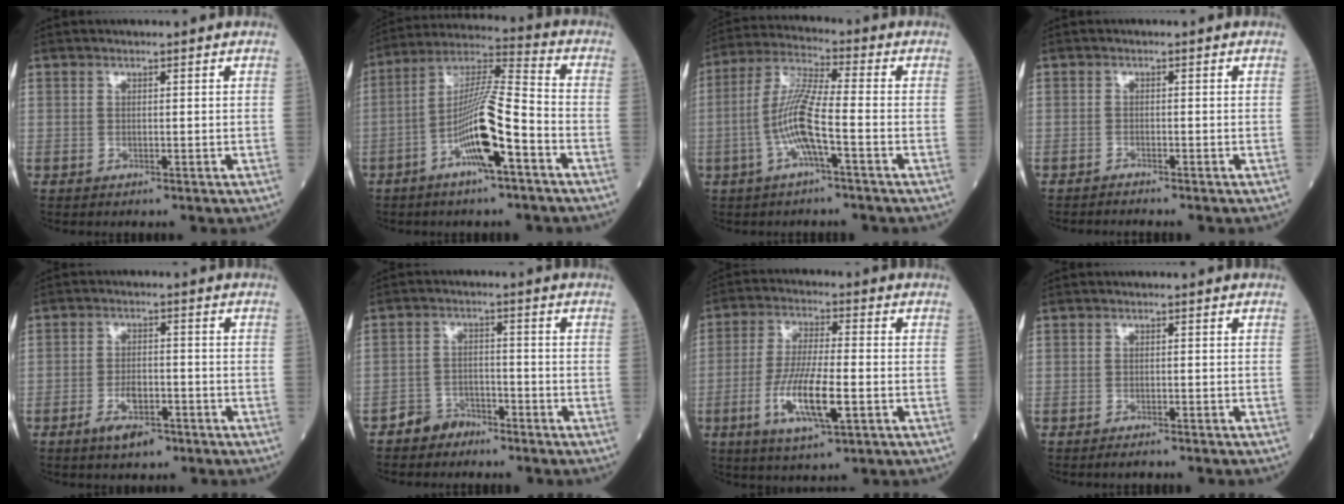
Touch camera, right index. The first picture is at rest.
{"total": 12.5, "force": [-5.1, 0.9, 11.3], "torque": [-0.219, 0.009, -0.095]}
{"total": 8.8, "force": [-2.6, 0.6, 8.4], "torque": [-0.178, 0.010, -0.056]}
{"total": 1.4, "force": [-1.4, -0.3, 0.1], "torque": [0.000, 0.001, -0.022]}
{"total": 4.7, "force": [-2.9, 1.9, 3.2], "torque": [-0.062, 0.001, -0.044]}
{"total": 3.4, "force": [-2.9, 1.8, 0.1], "torque": [-0.003, 0.009, -0.050]}
{"total": 10.2, "force": [-3.2, 1.6, 9.6], "torque": [-0.190, -0.011, -0.061]}
{"total": 1.9, "force": [-1.7, 0.0, 0.9], "torque": [-0.010, -0.001, -0.022]}